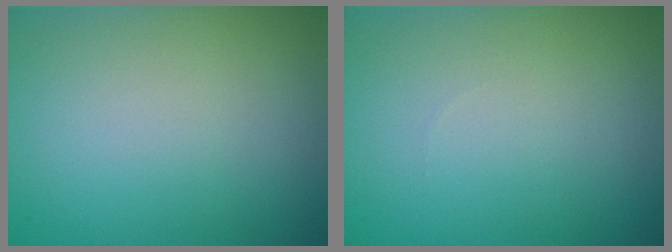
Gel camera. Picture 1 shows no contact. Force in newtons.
{"total": 0.0}